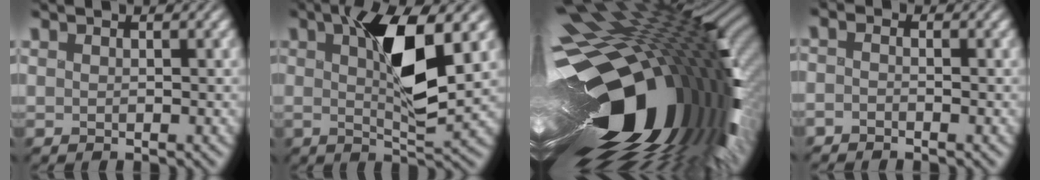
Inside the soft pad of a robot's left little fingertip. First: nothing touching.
{"total": 7.0, "force": [1.6, 1.5, 6.6], "torque": [-0.114, -0.005, 0.030]}
{"total": 19.0, "force": [-4.4, 10.0, 15.6], "torque": [-0.279, -0.070, -0.055]}
{"total": 1.1, "force": [-1.0, 0.2, 0.3], "torque": [-0.008, -0.001, -0.022]}